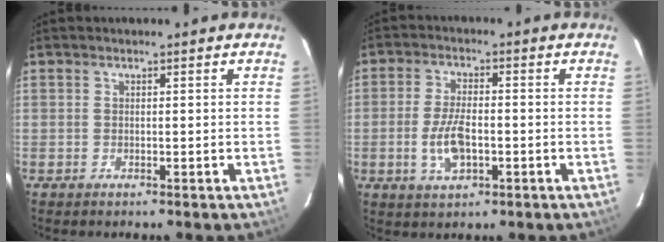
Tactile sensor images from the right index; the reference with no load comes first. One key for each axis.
{"total": 7.3, "fx": -1.9, "fy": 3.2, "fz": 6.2, "tx": -0.130, "ty": -0.002, "tz": -0.034}